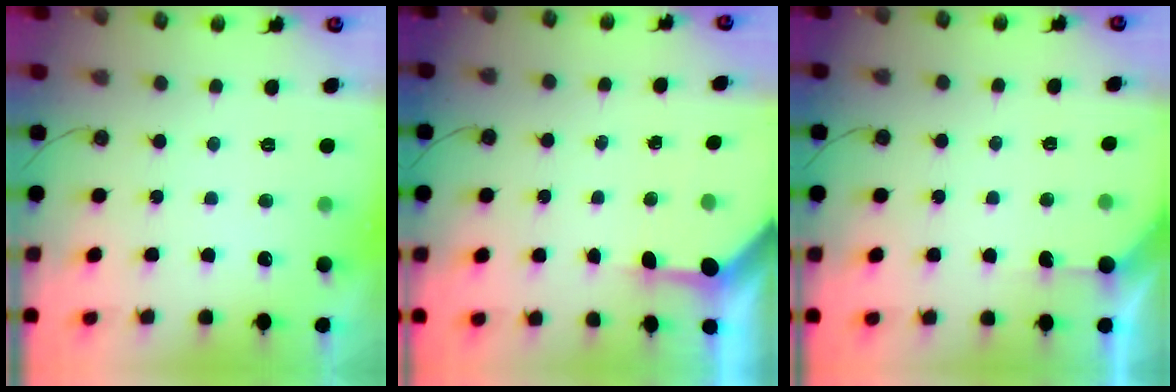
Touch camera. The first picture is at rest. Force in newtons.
{"total": 3.4, "press": 3.3, "slide": 0.4}
{"total": 2.7, "press": 2.7, "slide": 0.2}